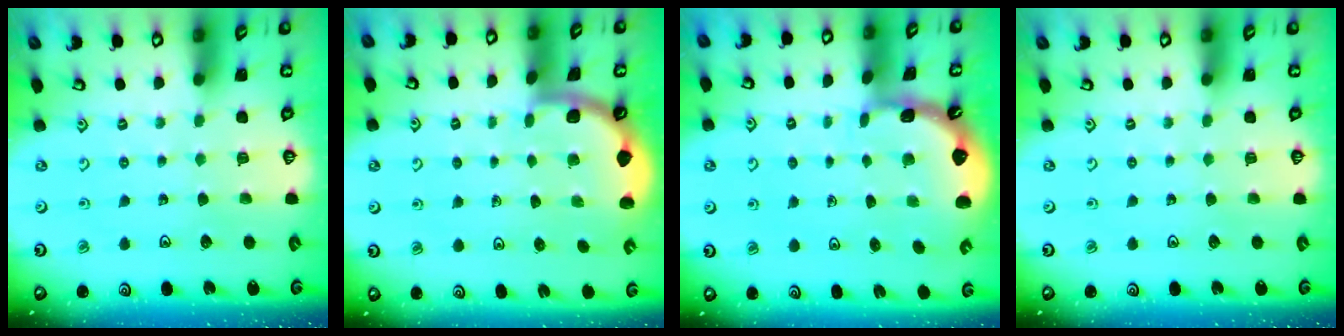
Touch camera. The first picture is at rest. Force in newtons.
{"total": 1.7, "press": 1.7, "slide": 0.1}
{"total": 1.5, "press": 1.5, "slide": 0.2}
{"total": 0.0}